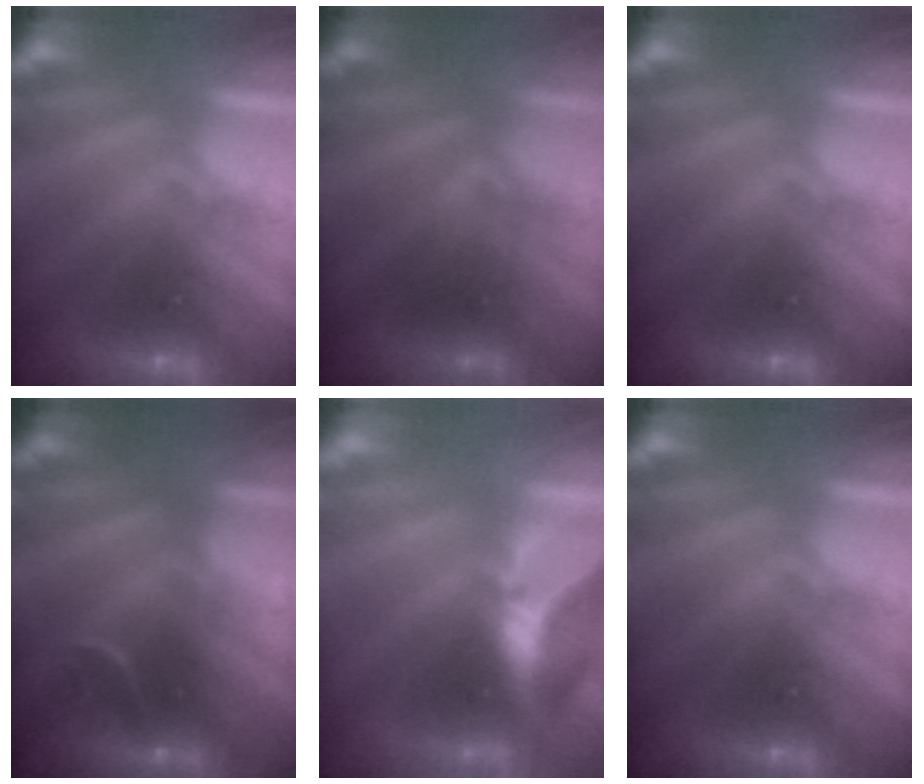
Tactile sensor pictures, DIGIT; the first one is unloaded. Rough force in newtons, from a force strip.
{"total": 3.3}
{"total": 0.0}
{"total": 2.8}
{"total": 2.2}
{"total": 0.0}